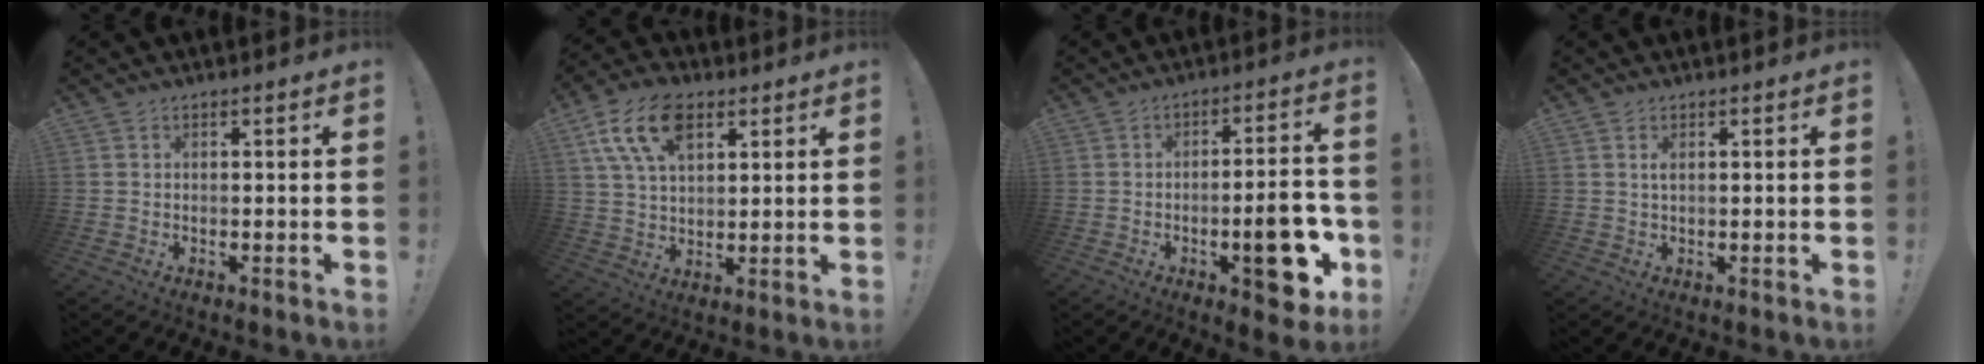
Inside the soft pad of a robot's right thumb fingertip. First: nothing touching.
{"total": 14.9, "force": [6.9, 8.5, 10.1], "torque": [-0.193, -0.016, 0.127]}
{"total": 14.7, "force": [-4.9, 5.3, 12.8], "torque": [-0.141, 0.009, -0.069]}
{"total": 1.3, "force": [0.5, 0.5, 1.1], "torque": [-0.020, 0.002, 0.007]}